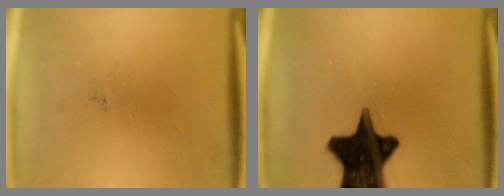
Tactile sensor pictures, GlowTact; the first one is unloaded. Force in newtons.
{"total": 18.9}